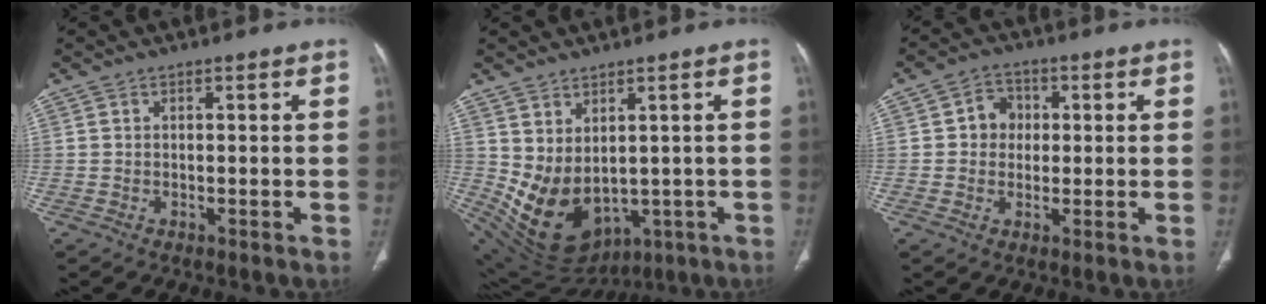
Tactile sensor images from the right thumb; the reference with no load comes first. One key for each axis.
{"total": 12.6, "fx": -0.2, "fy": 8.7, "fz": 9.2, "tx": -0.153, "ty": -0.014, "tz": 0.039}
{"total": 5.2, "fx": 0.5, "fy": 4.7, "fz": 2.3, "tx": -0.005, "ty": 0.008, "tz": 0.002}